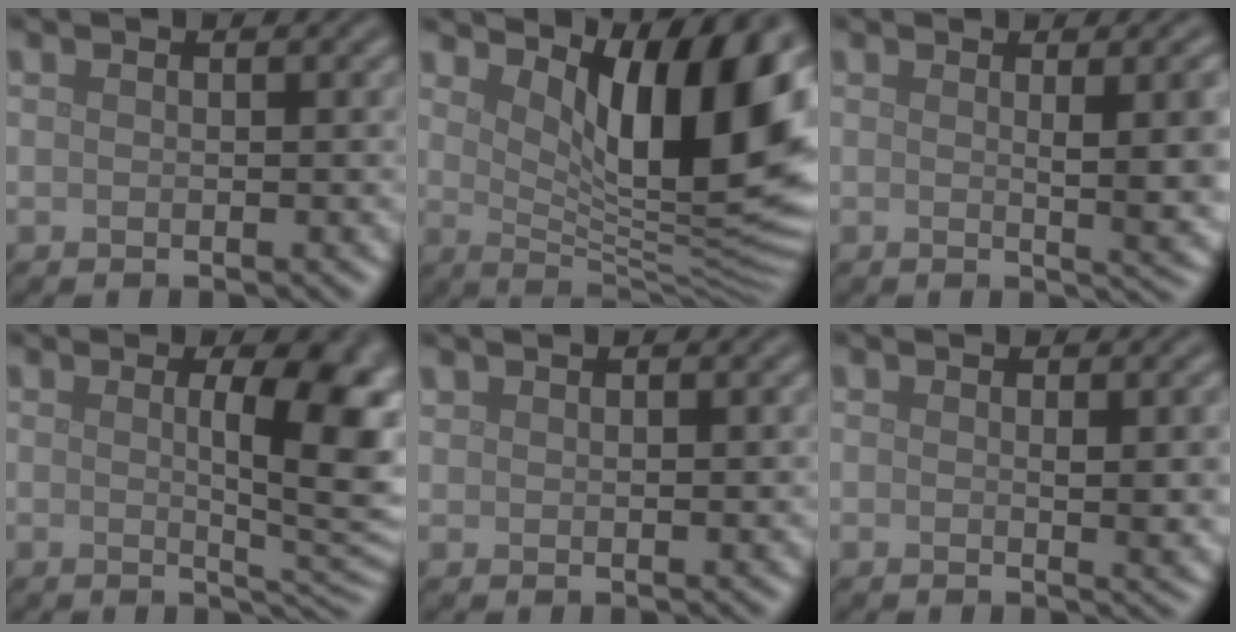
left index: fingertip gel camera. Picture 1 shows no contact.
{"total": 12.4, "force": [5.0, 4.2, 10.6], "torque": [-0.135, -0.011, 0.079]}
{"total": 6.2, "force": [0.9, 1.6, 5.9], "torque": [-0.064, -0.004, 0.016]}
{"total": 8.6, "force": [1.3, 2.3, 8.2], "torque": [-0.106, -0.001, 0.021]}
{"total": 1.0, "force": [1.0, 0.2, 0.2], "torque": [-0.006, 0.000, 0.019]}
{"total": 2.8, "force": [0.5, 0.6, 2.7], "torque": [-0.034, -0.003, 0.009]}